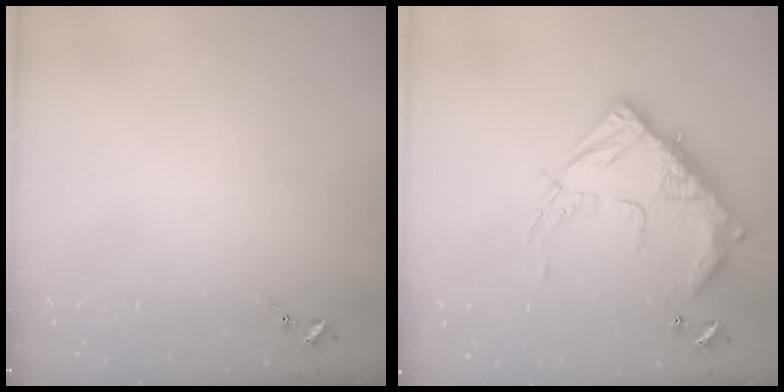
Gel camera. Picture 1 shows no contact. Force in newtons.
{"total": 17.8, "press": 17.7, "slide": 1.9}